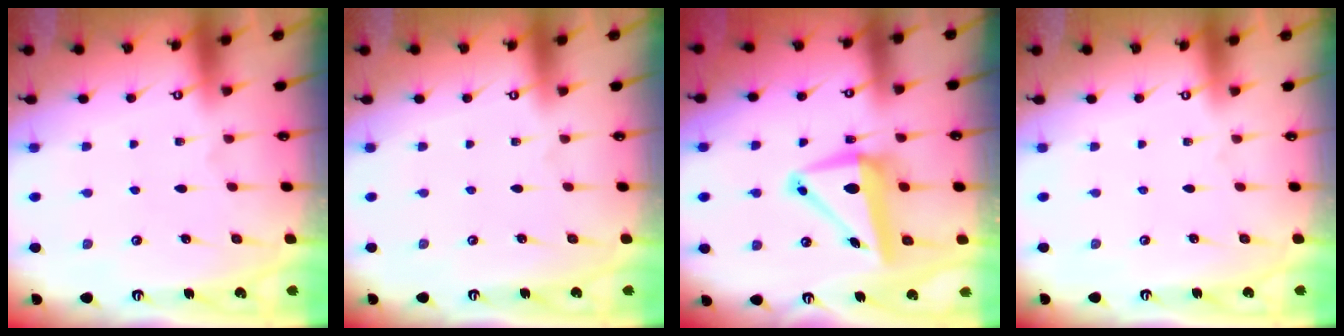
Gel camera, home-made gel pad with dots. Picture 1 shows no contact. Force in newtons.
{"total": 0.0}
{"total": 8.9, "press": 8.7, "slide": 1.6}
{"total": 0.0}